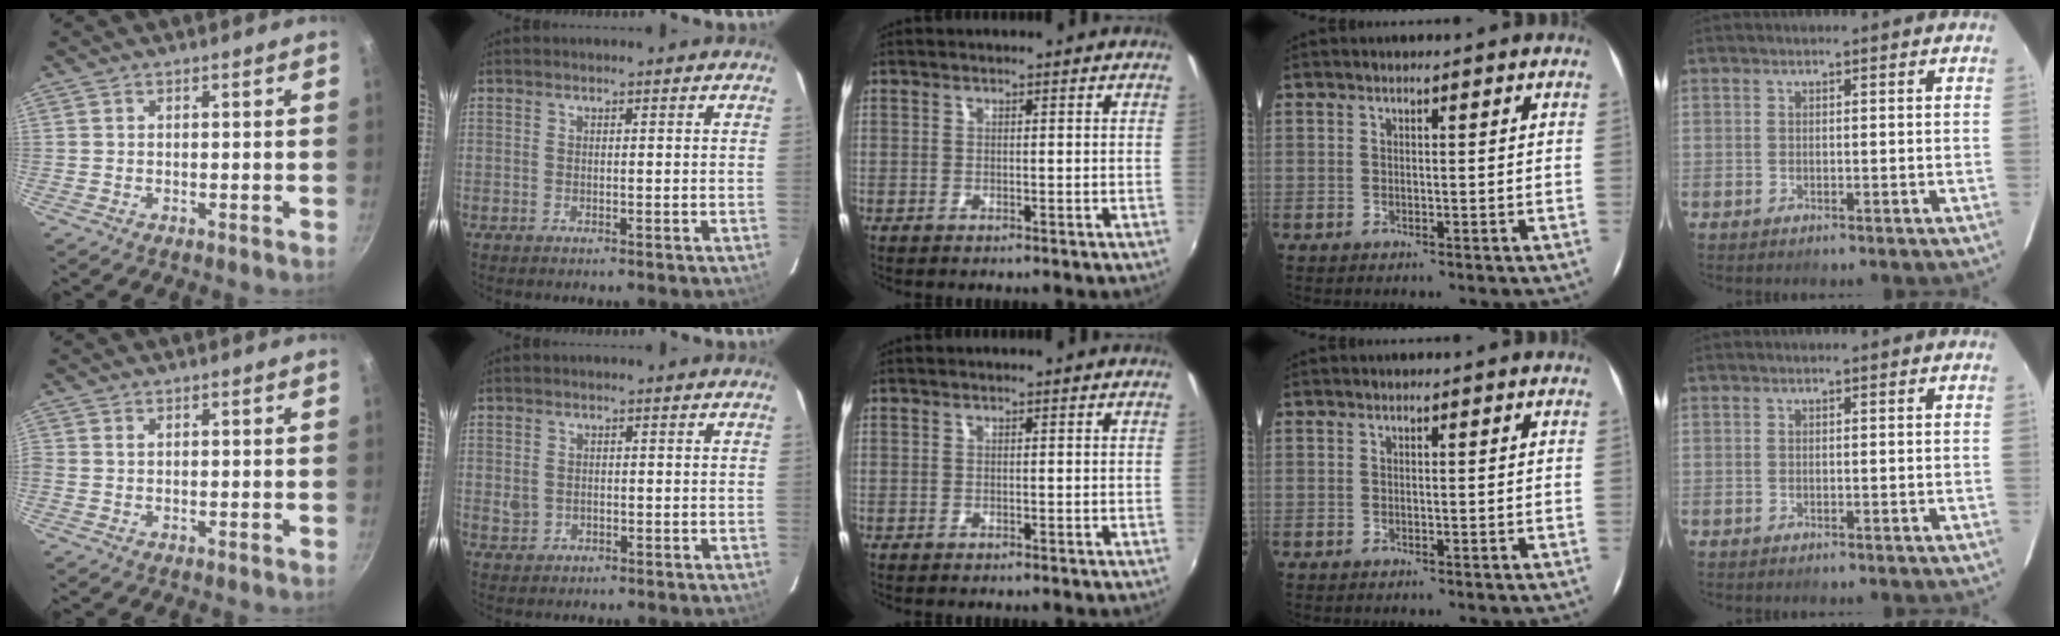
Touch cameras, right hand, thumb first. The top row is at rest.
{"thumb": {"total": 0.6, "force": [0.2, 0.5, 0.3], "torque": [-0.006, 0.001, 0.002]}, "index": {"total": 2.4, "force": [-0.2, 2.1, 1.1], "torque": [-0.022, 0.003, 0.000]}}